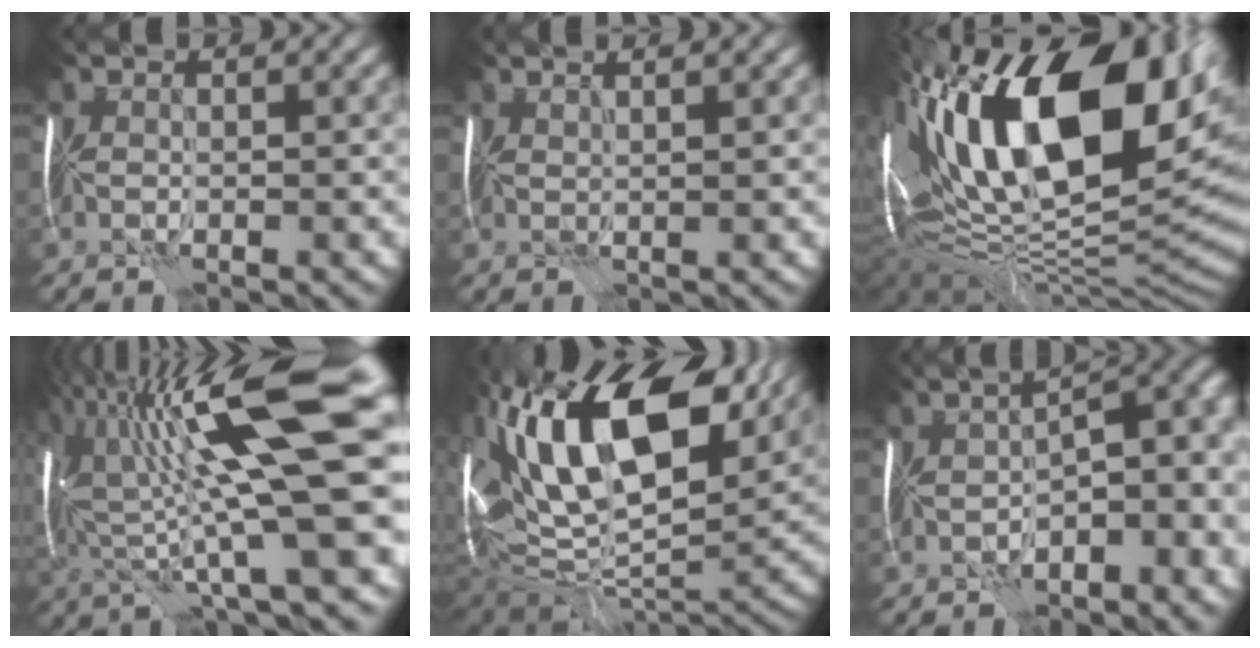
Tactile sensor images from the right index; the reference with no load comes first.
{"total": 2.7, "force": [1.9, 0.9, 1.8], "torque": [-0.007, 0.015, 0.006]}
{"total": 21.2, "force": [5.5, 10.4, 17.6], "torque": [-0.323, 0.020, 0.097]}
{"total": 16.6, "force": [3.4, 4.0, 15.8], "torque": [-0.281, 0.011, 0.057]}
{"total": 18.5, "force": [6.6, 9.2, 14.6], "torque": [-0.255, 0.035, 0.110]}
{"total": 8.6, "force": [-2.4, 4.1, 7.2], "torque": [-0.076, 0.008, -0.033]}